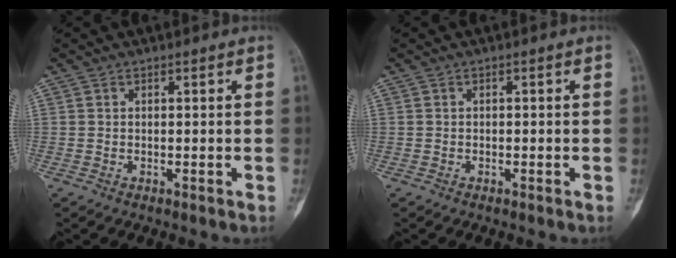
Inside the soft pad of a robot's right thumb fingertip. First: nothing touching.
{"total": 0.0}